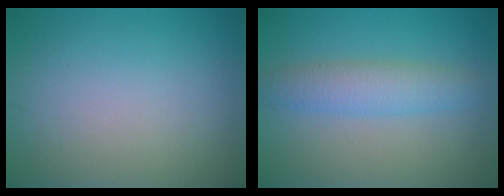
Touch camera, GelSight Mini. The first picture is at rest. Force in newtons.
{"total": 3.4, "press": 3.4, "slide": 0.1}